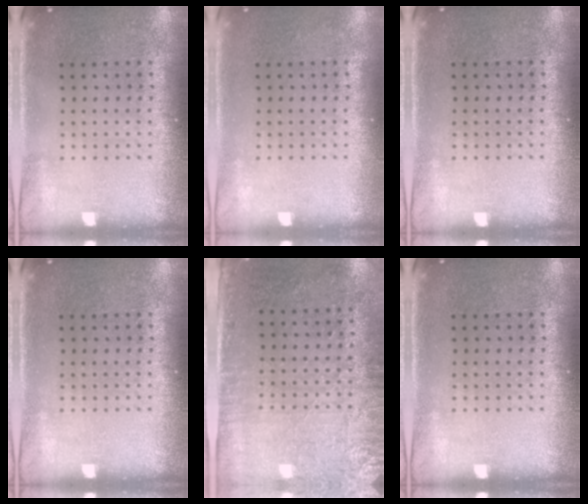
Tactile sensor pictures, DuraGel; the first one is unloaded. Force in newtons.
{"total": 0.0}
{"total": 0.0}
{"total": 0.0}
{"total": 2.8, "press": 2.3, "slide": 1.5}
{"total": 0.0}